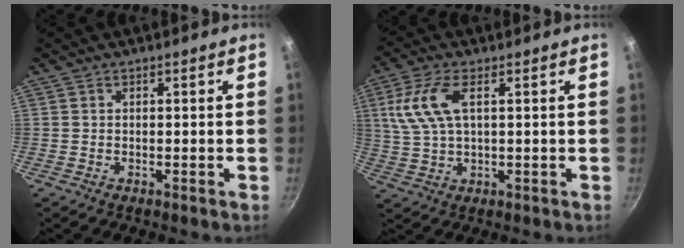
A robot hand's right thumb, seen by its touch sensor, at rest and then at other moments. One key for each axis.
{"total": 9.2, "fx": 2.5, "fy": 4.1, "fz": 7.9, "tx": -0.170, "ty": 0.010, "tz": 0.051}